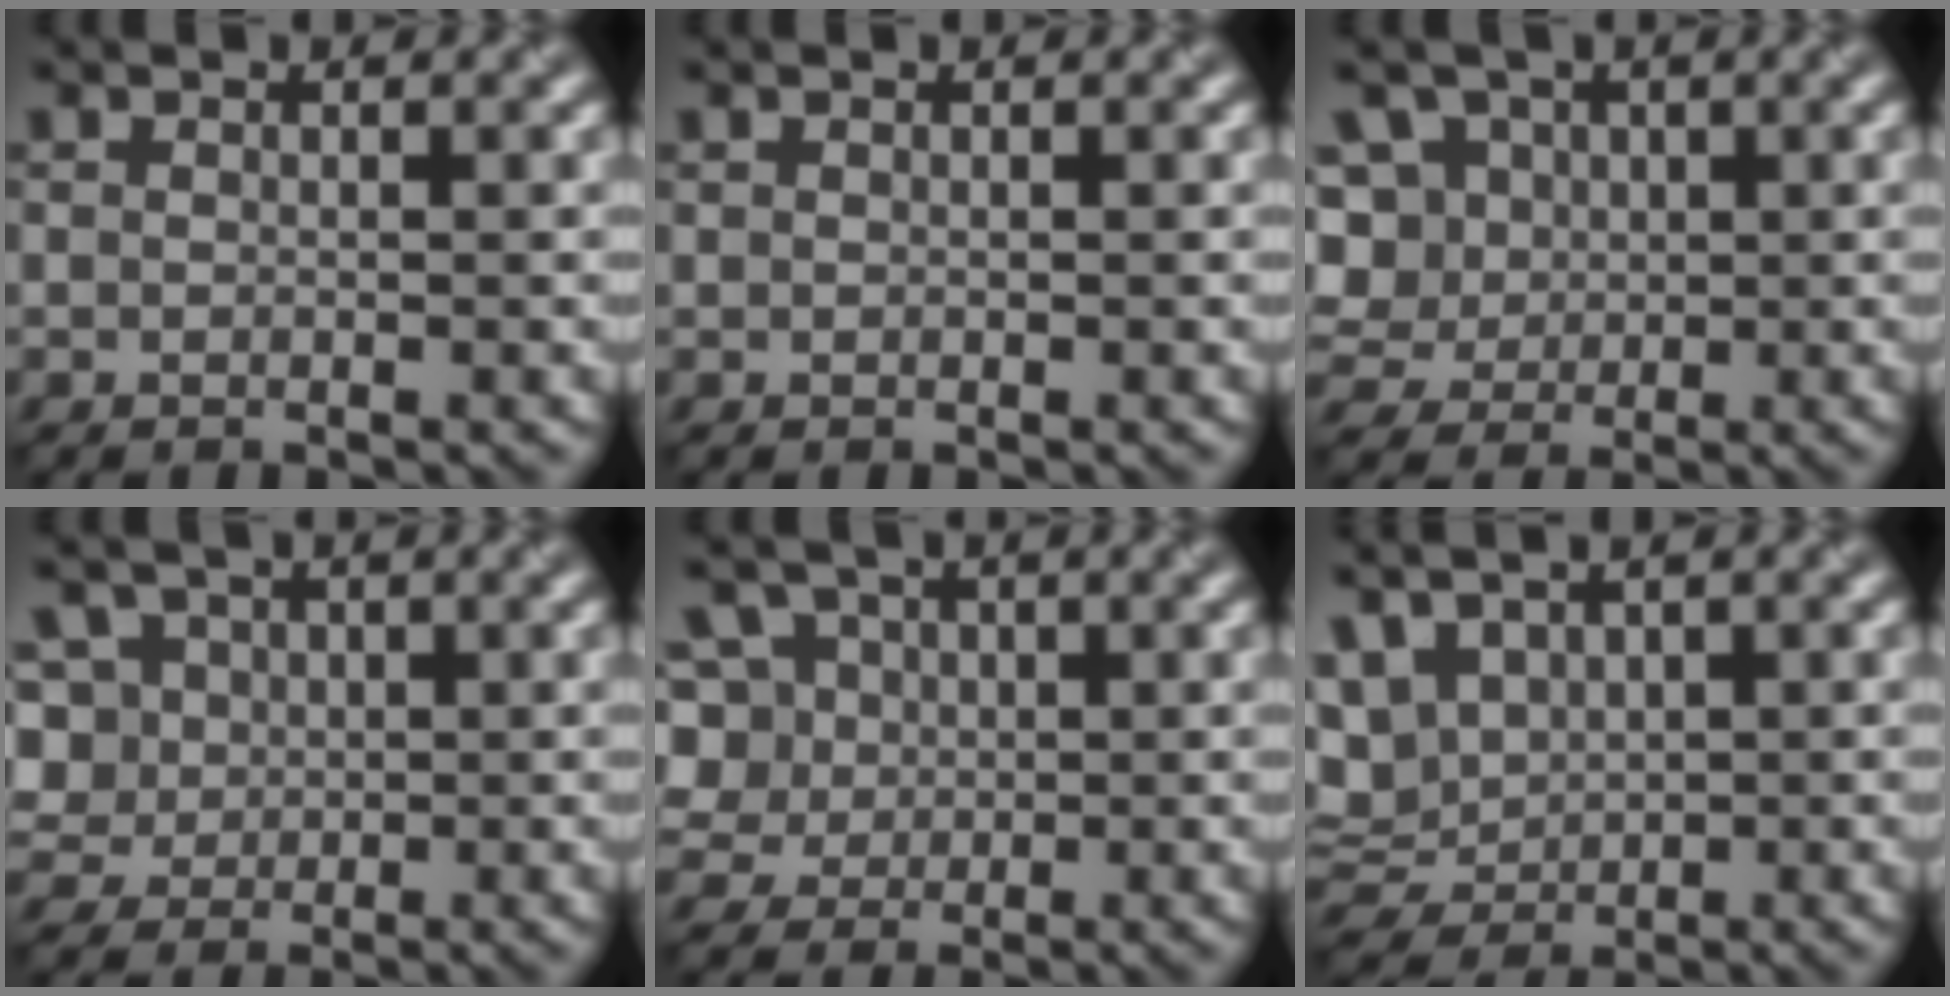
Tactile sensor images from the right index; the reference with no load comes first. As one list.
[{"total": 0.0}, {"total": 9.3, "force": [2.9, 7.9, 4.0], "torque": [-0.091, 0.040, 0.027]}, {"total": 7.2, "force": [2.3, 6.0, 3.2], "torque": [-0.066, 0.030, 0.019]}, {"total": 8.4, "force": [3.0, 7.0, 3.7], "torque": [-0.076, 0.037, 0.028]}, {"total": 5.7, "force": [2.4, 4.0, 3.4], "torque": [-0.099, 0.017, 0.059]}]